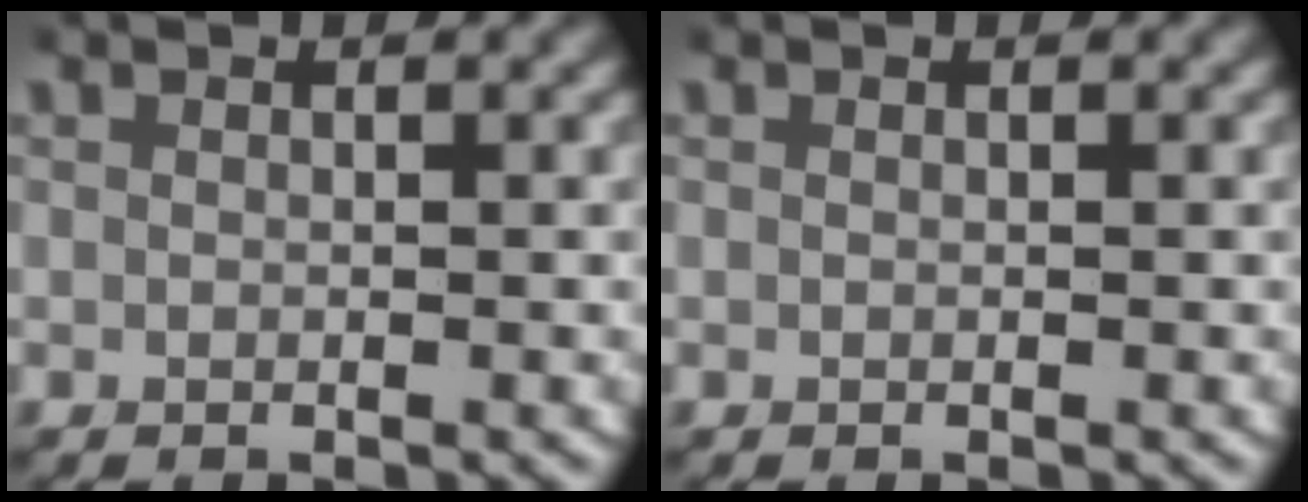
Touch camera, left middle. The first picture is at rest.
{"total": 0.0}